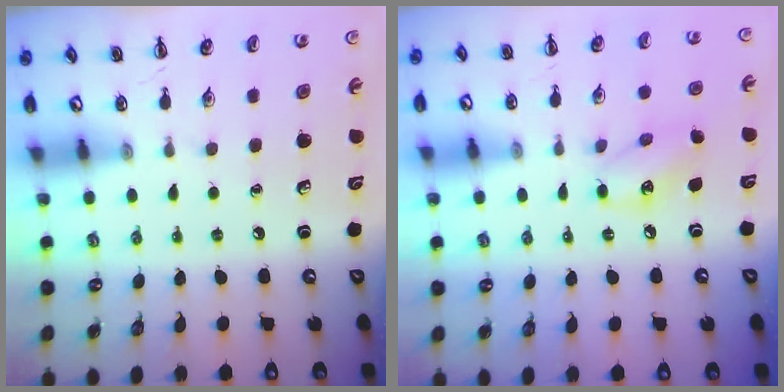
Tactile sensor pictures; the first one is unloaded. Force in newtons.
{"total": 9.3, "press": 9.3, "slide": 1.0}